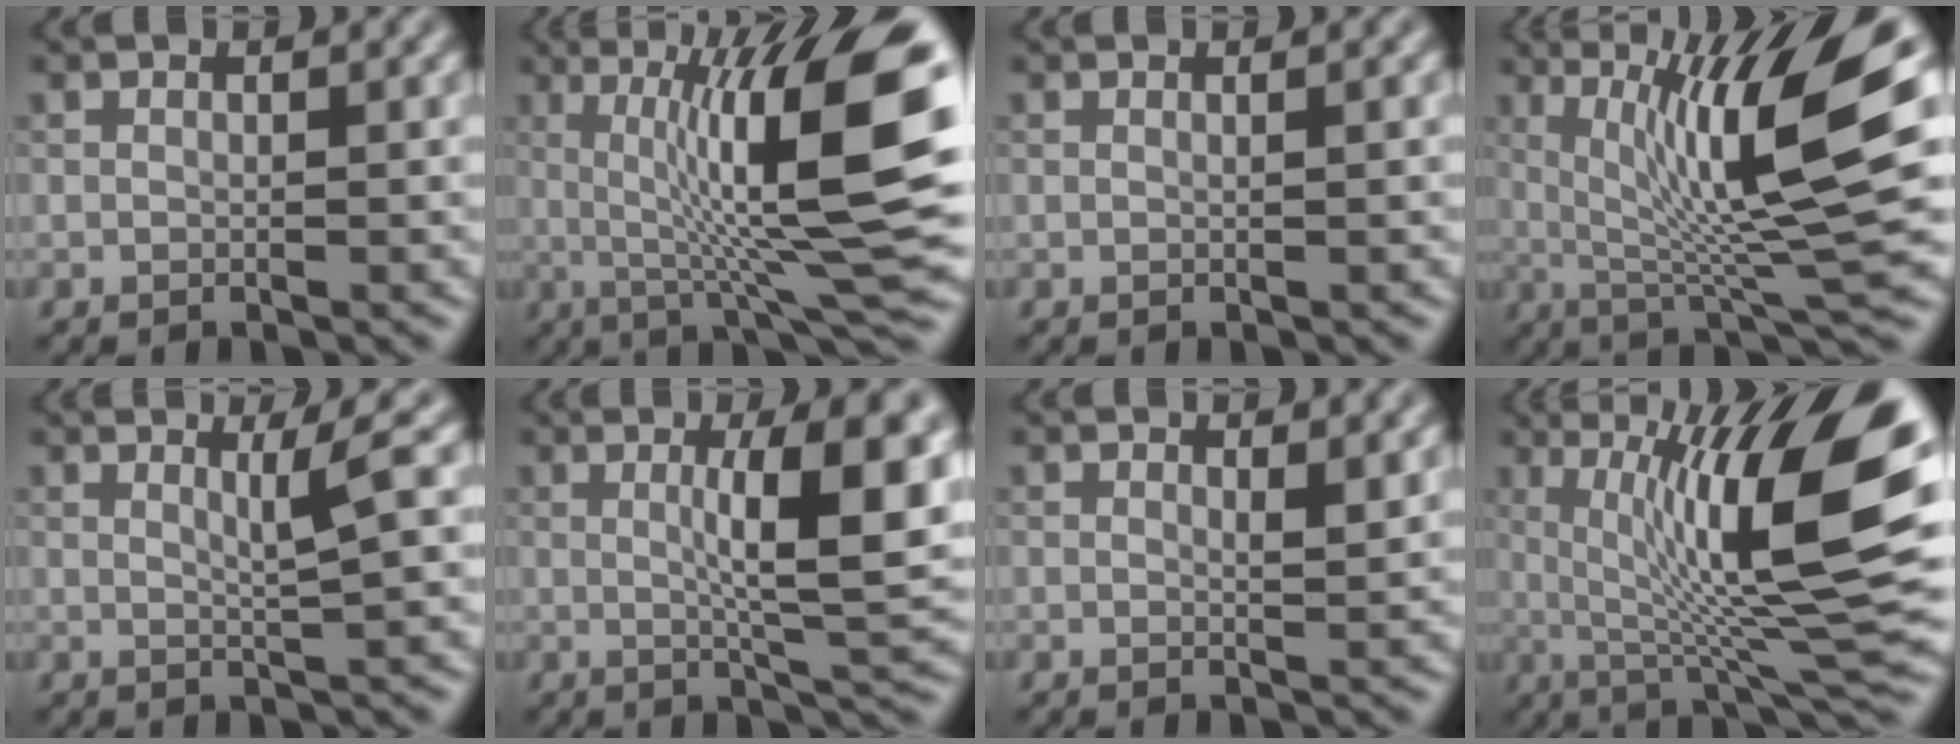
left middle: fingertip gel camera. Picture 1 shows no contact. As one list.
[{"total": 13.2, "force": [1.6, 2.2, 12.9], "torque": [-0.186, 0.011, 0.029]}, {"total": 0.9, "force": [0.3, 0.4, 0.7], "torque": [-0.004, 0.001, -0.005]}, {"total": 11.9, "force": [2.7, 2.0, 11.4], "torque": [-0.178, 0.003, 0.053]}, {"total": 2.7, "force": [0.9, 0.3, 2.5], "torque": [-0.035, 0.004, 0.014]}, {"total": 8.3, "force": [1.5, 1.5, 8.0], "torque": [-0.109, -0.002, 0.025]}, {"total": 1.2, "force": [0.8, 0.2, 0.8], "torque": [-0.010, -0.002, 0.012]}, {"total": 14.1, "force": [2.6, 3.1, 13.5], "torque": [-0.194, 0.010, 0.044]}]